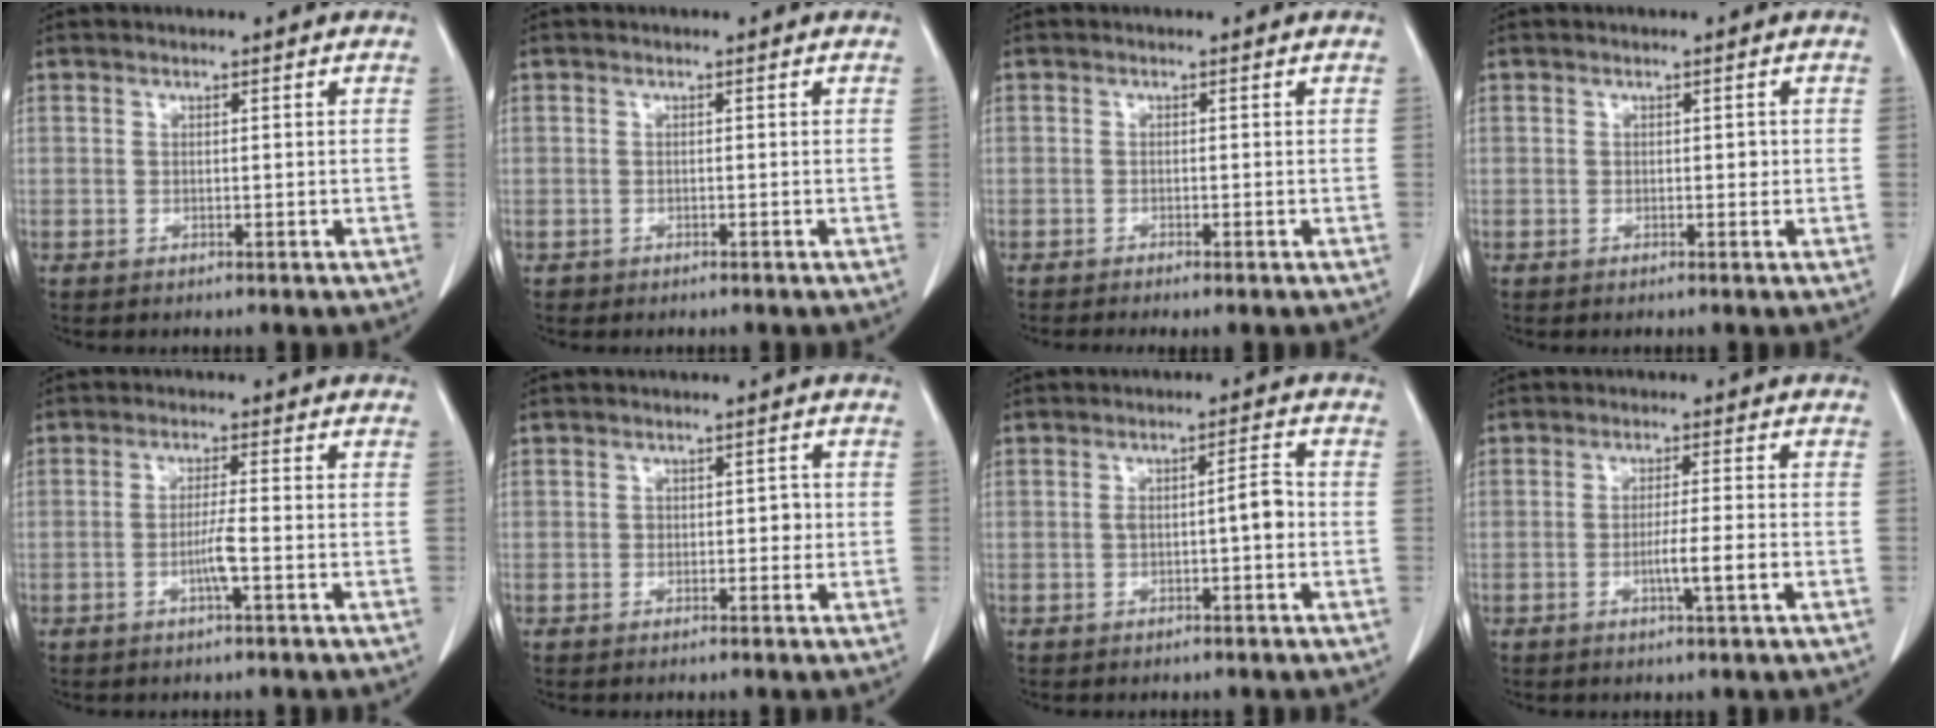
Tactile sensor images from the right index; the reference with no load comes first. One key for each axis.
{"total": 0.7, "fx": -0.5, "fy": 0.5, "fz": -0.1, "tx": -0.007, "ty": 0.003, "tz": -0.009}
{"total": 2.2, "fx": -1.8, "fy": 0.0, "fz": 1.2, "tx": -0.017, "ty": -0.004, "tz": -0.026}
{"total": 0.9, "fx": 0.0, "fy": 0.5, "fz": 0.7, "tx": -0.006, "ty": 0.002, "tz": 0.000}
{"total": 3.3, "fx": -1.2, "fy": -0.3, "fz": 3.1, "tx": -0.058, "ty": -0.004, "tz": -0.024}
{"total": 2.0, "fx": -0.2, "fy": 1.3, "fz": 1.5, "tx": -0.015, "ty": 0.008, "tz": -0.003}
{"total": 3.9, "fx": -0.7, "fy": 0.7, "fz": 3.8, "tx": -0.063, "ty": 0.014, "tz": -0.009}
{"total": 4.5, "fx": -1.5, "fy": -0.3, "fz": 4.2, "tx": -0.068, "ty": -0.005, "tz": -0.024}